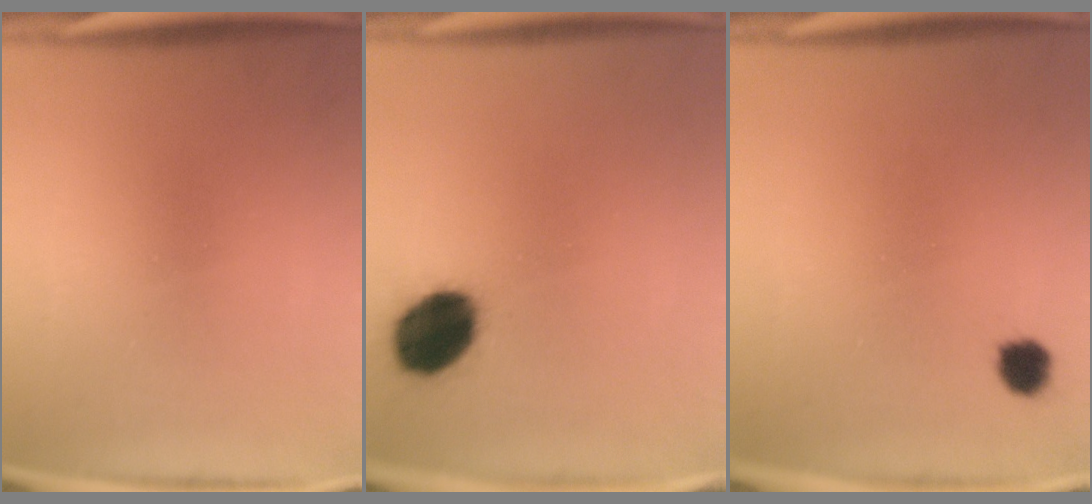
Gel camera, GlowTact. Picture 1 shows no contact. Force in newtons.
{"total": 13.1}
{"total": 2.8}